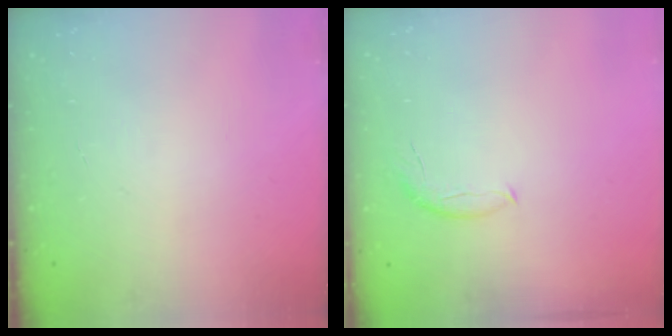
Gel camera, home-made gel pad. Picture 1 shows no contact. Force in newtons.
{"total": 5.7, "press": 5.6, "slide": 0.6}